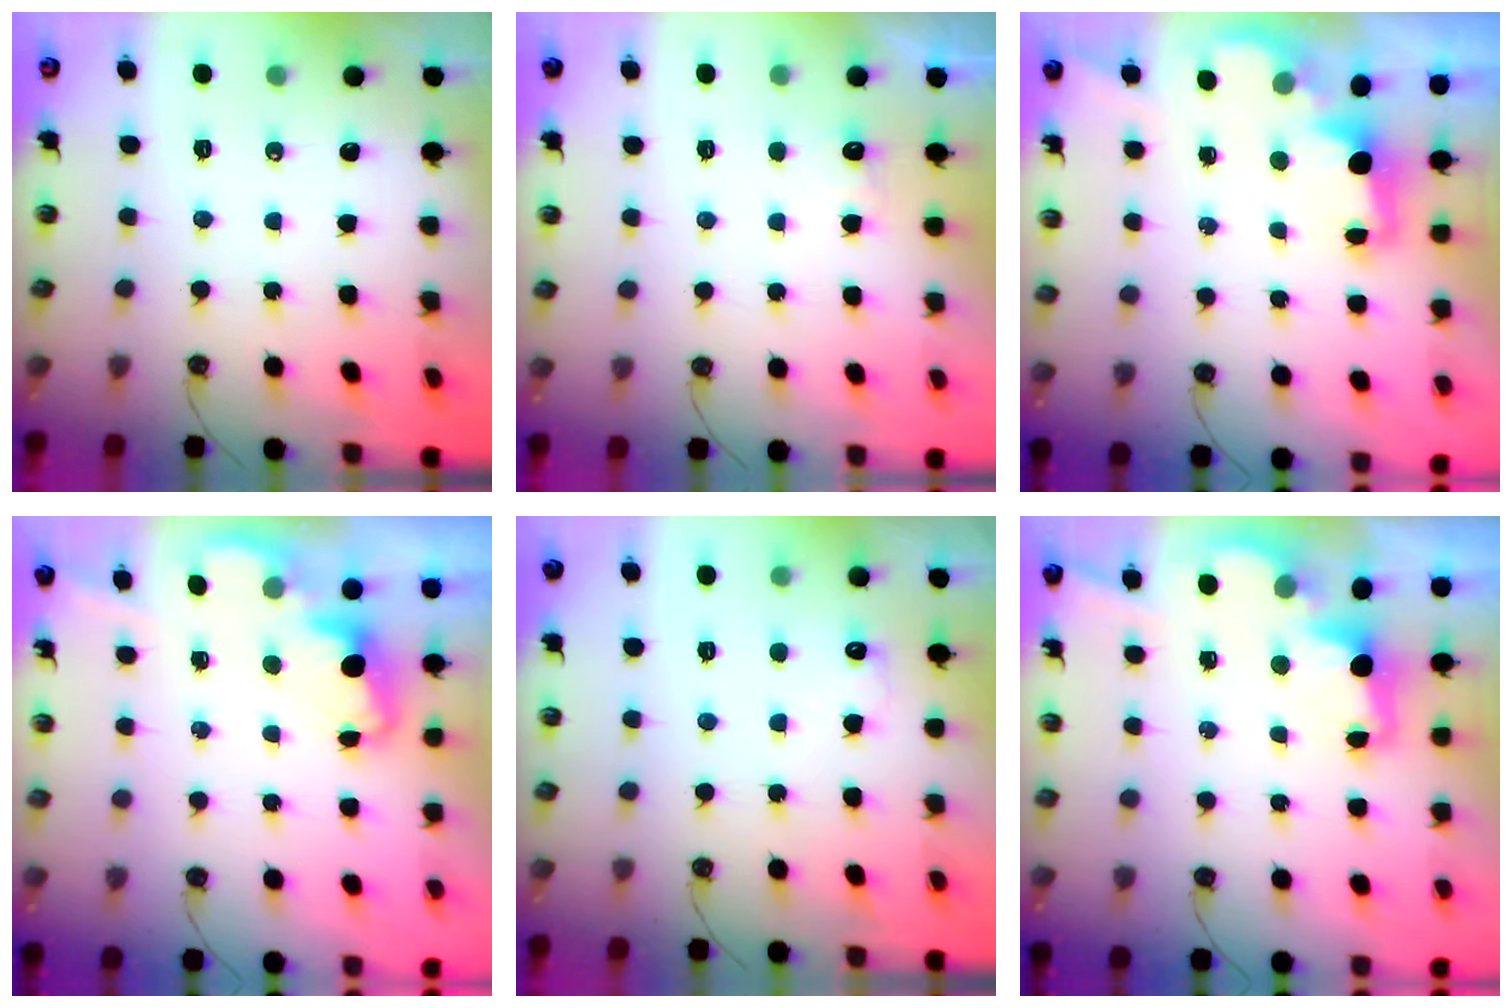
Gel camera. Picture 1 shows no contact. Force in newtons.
{"total": 3.2, "press": 3.1, "slide": 0.7}
{"total": 2.3, "press": 2.2, "slide": 0.7}
{"total": 2.0, "press": 1.9, "slide": 0.6}
{"total": 5.8, "press": 5.7, "slide": 1.3}
{"total": 2.5, "press": 2.4, "slide": 0.8}